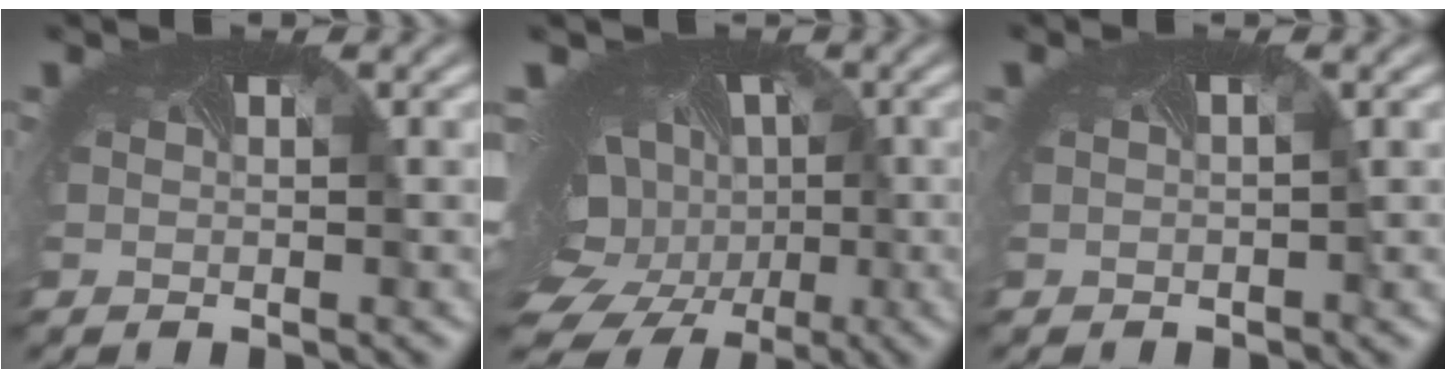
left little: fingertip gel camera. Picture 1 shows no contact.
{"total": 16.7, "force": [-2.7, 12.7, 10.5], "torque": [-0.199, -0.015, -0.042]}
{"total": 1.2, "force": [0.2, 0.7, 1.0], "torque": [-0.001, 0.009, -0.003]}